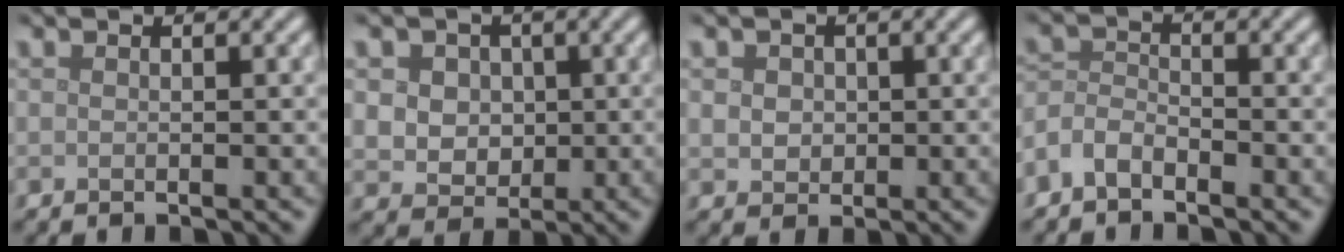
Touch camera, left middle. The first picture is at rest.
{"total": 5.8, "force": [1.6, 4.8, 2.7], "torque": [-0.051, 0.018, 0.019]}
{"total": 1.8, "force": [0.3, 1.6, 0.8], "torque": [-0.017, -0.001, 0.008]}
{"total": 2.7, "force": [-2.0, 1.4, 1.2], "torque": [-0.027, 0.006, -0.050]}